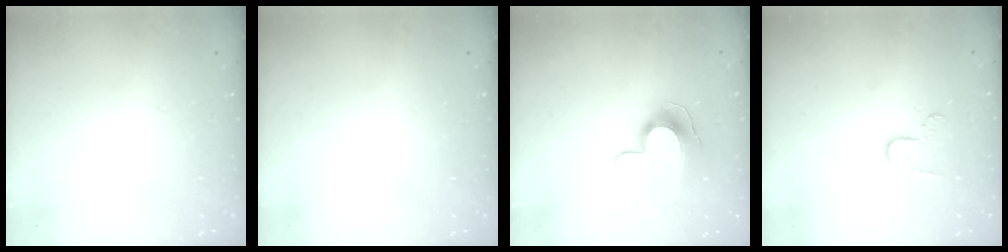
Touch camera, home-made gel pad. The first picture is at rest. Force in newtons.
{"total": 0.0}
{"total": 9.6, "press": 9.6, "slide": 0.3}
{"total": 6.1, "press": 6.0, "slide": 0.6}